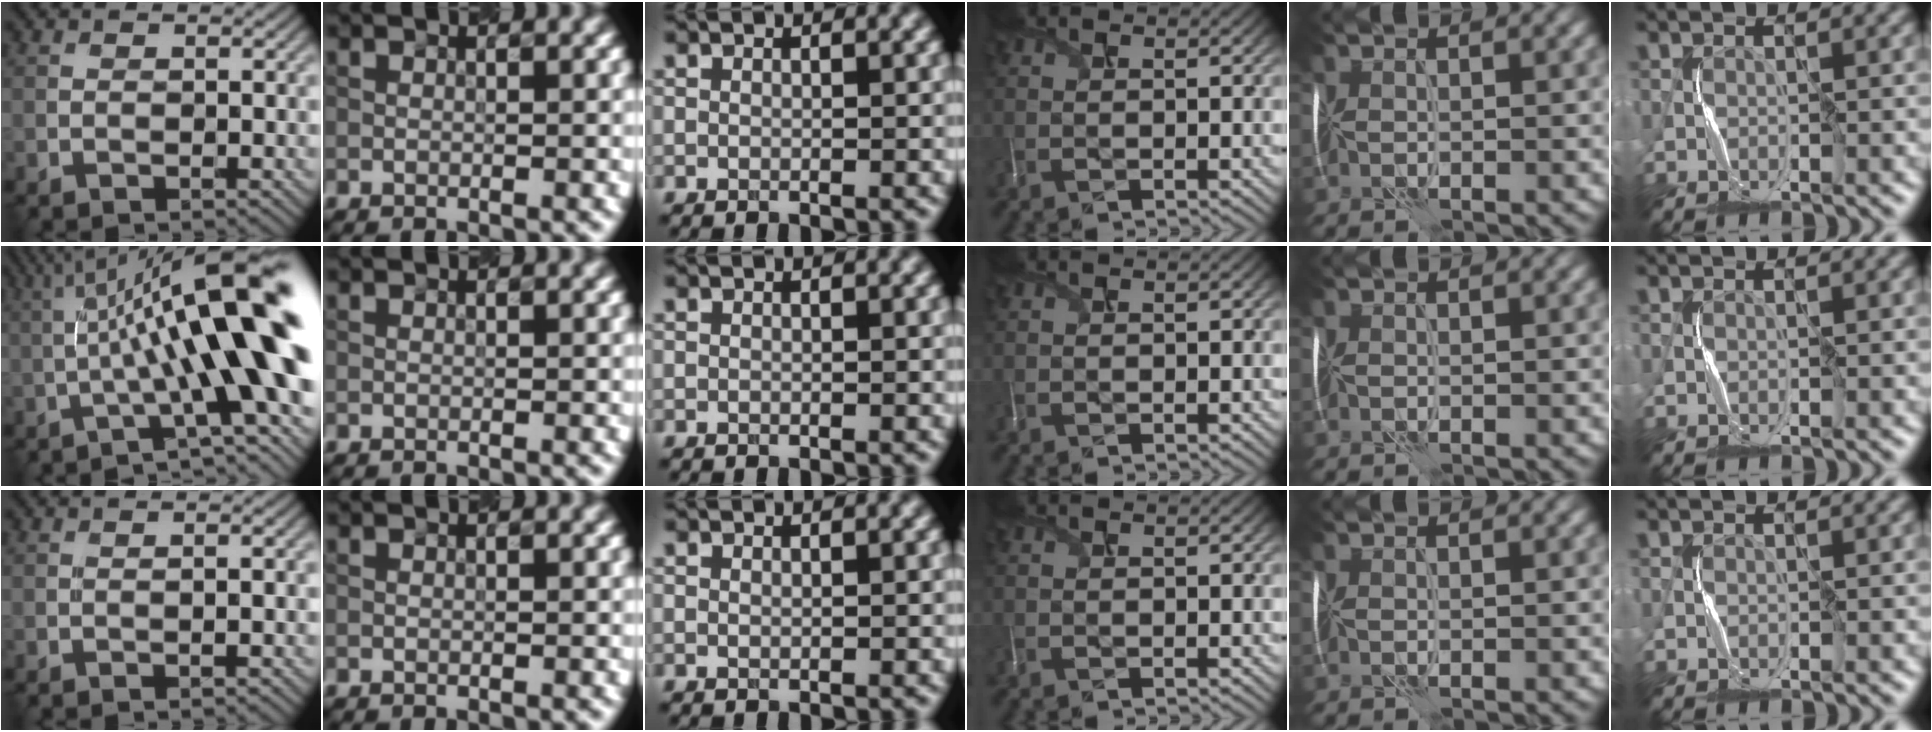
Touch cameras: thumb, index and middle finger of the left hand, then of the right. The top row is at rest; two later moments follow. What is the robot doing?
{"motion": "shake", "object": "plastic piggy bank"}